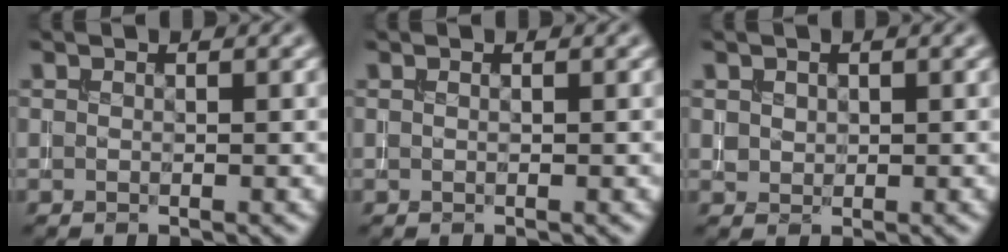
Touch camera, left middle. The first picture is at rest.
{"total": 0.0}
{"total": 1.0, "force": [0.5, 0.8, 0.2], "torque": [-0.005, -0.001, 0.015]}